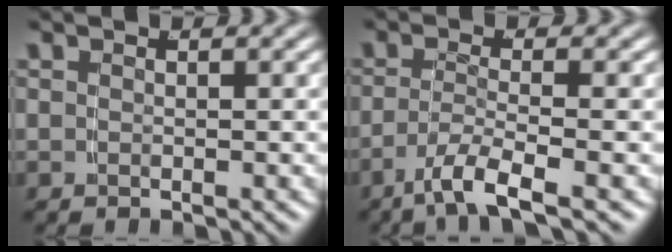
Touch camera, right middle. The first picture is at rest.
{"total": 3.8, "force": [-2.4, 0.3, 2.9], "torque": [-0.056, -0.012, -0.035]}